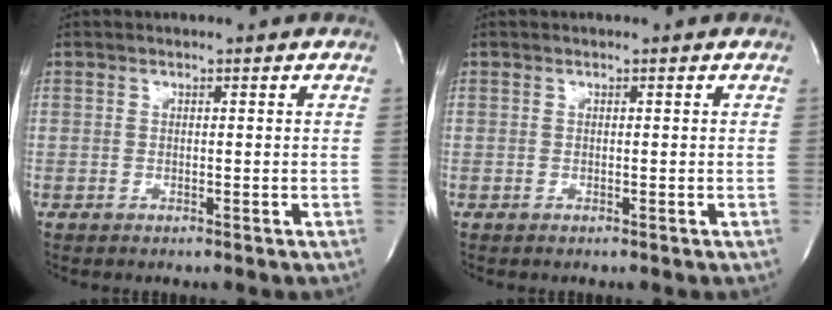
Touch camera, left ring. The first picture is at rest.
{"total": 0.0}